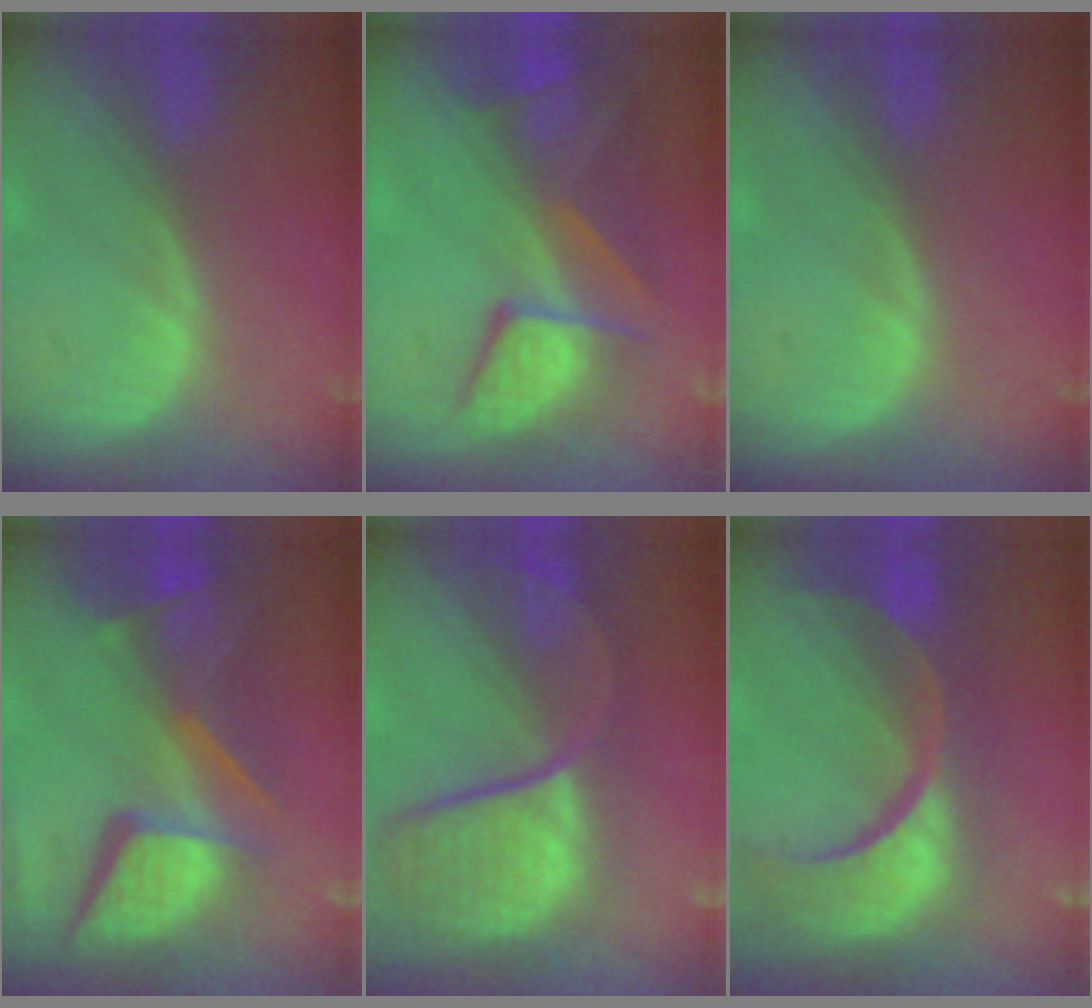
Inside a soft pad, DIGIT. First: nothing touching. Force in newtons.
{"total": 9.1, "press": 8.5, "slide": 3.2}
{"total": 0.0}
{"total": 13.1, "press": 10.8, "slide": 7.5}
{"total": 11.3, "press": 9.9, "slide": 5.5}
{"total": 14.5, "press": 11.5, "slide": 8.9}